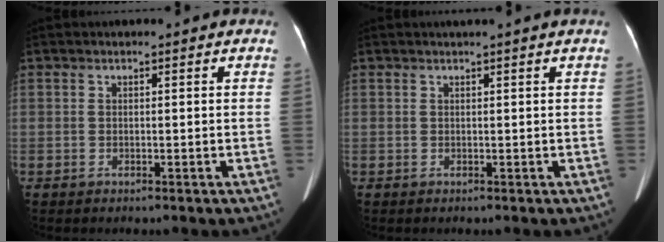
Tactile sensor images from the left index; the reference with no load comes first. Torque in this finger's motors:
{"motor_torque": [0.55, -0.86, -0.05, 0.04]}